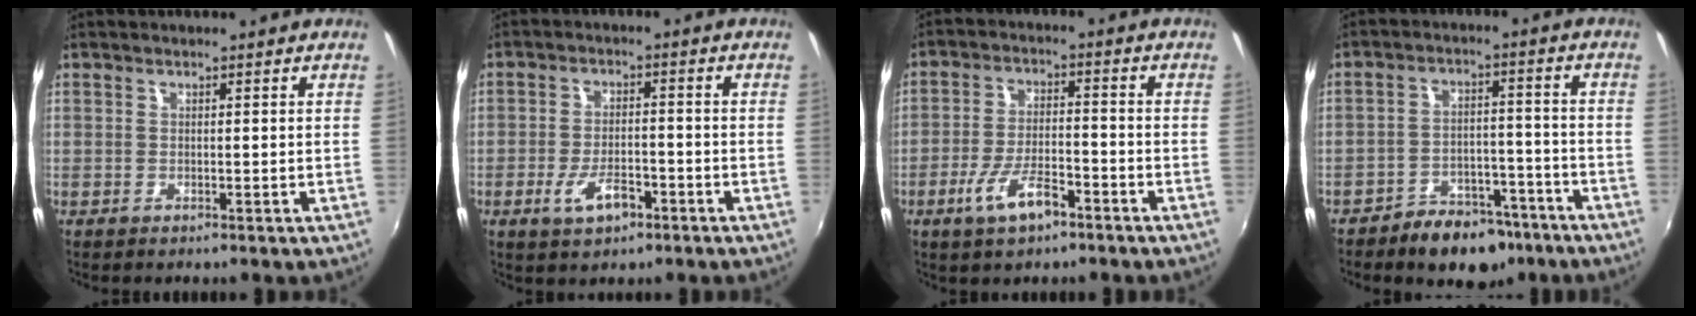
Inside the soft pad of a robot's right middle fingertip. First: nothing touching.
{"total": 6.0, "force": [-3.2, 2.7, 4.3], "torque": [-0.093, -0.005, -0.051]}
{"total": 8.2, "force": [-4.8, 2.8, 6.0], "torque": [-0.125, -0.006, -0.085]}
{"total": 10.6, "force": [-7.9, 5.7, 4.1], "torque": [-0.078, 0.016, -0.105]}